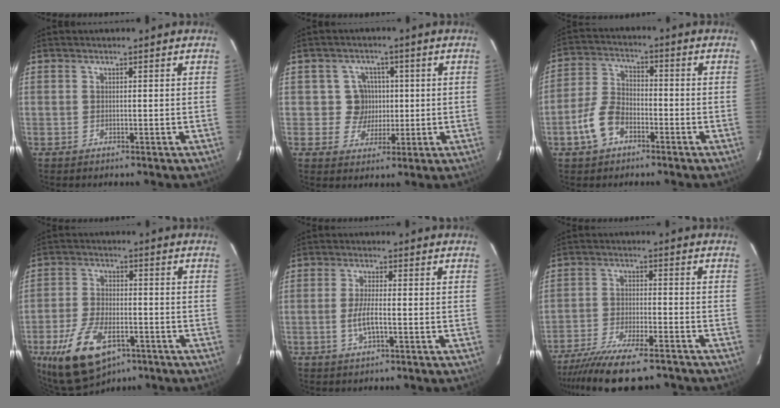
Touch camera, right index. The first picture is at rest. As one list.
[{"total": 5.4, "force": [0.3, 5.4, 0.4], "torque": [-0.005, 0.012, 0.007]}, {"total": 8.1, "force": [-4.0, 5.0, 5.0], "torque": [-0.112, 0.015, -0.077]}, {"total": 13.3, "force": [-7.3, 6.6, 9.0], "torque": [-0.191, -0.018, -0.125]}, {"total": 4.3, "force": [-1.3, 0.9, 4.0], "torque": [-0.082, -0.004, -0.023]}, {"total": 14.6, "force": [-12.4, 2.9, 7.1], "torque": [-0.155, -0.026, -0.204]}]